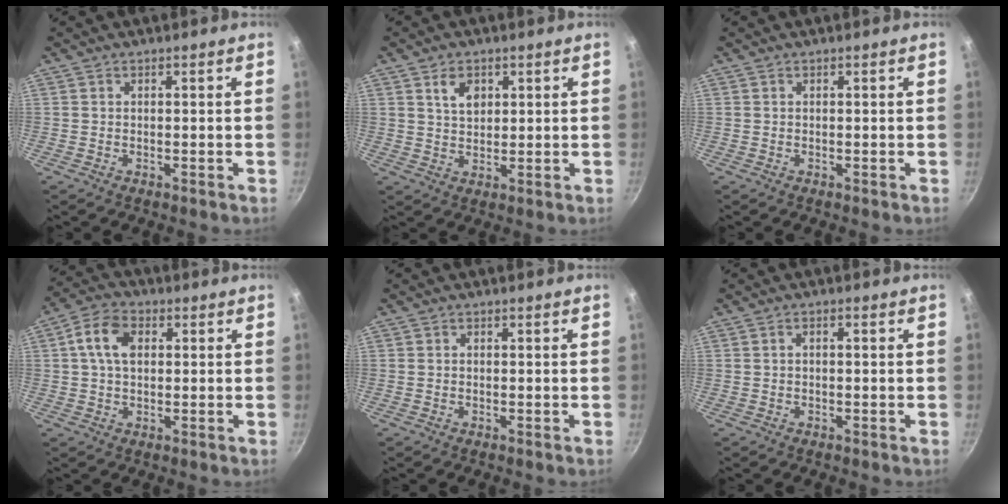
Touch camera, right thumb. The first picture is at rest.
{"total": 4.6, "force": [2.1, 3.1, 2.7], "torque": [-0.030, -0.010, 0.037]}
{"total": 0.0}
{"total": 7.5, "force": [1.6, 5.2, 5.2], "torque": [-0.084, 0.013, 0.019]}
{"total": 0.0}
{"total": 1.2, "force": [-0.1, 0.6, 1.0], "torque": [-0.027, 0.010, -0.001]}